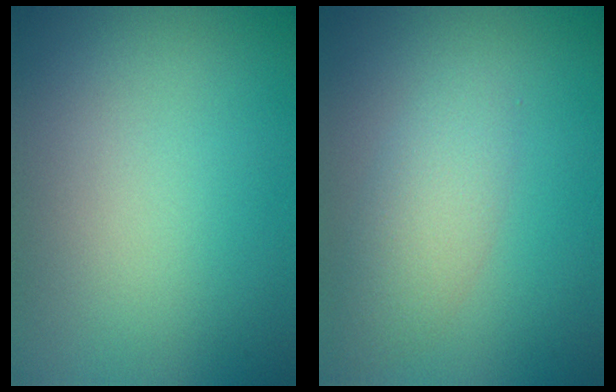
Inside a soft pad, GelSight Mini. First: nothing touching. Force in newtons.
{"total": 3.0, "press": 3.0, "slide": 0.2}